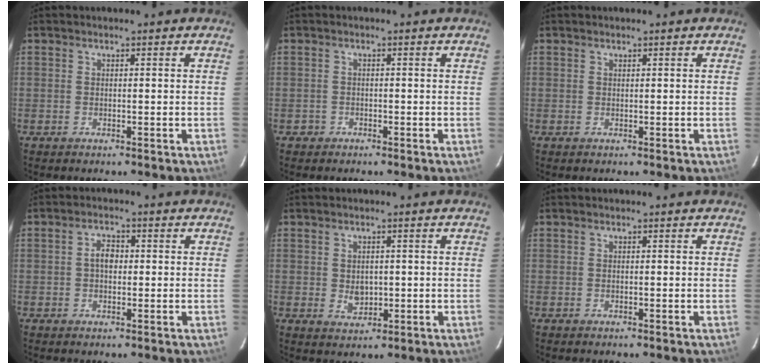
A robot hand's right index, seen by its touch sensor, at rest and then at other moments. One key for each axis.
{"total": 1.4, "fx": -0.9, "fy": 1.1, "fz": -0.1, "tx": -0.004, "ty": 0.005, "tz": -0.013}
{"total": 0.0}
{"total": 2.9, "fx": 0.0, "fy": 2.0, "fz": 2.1, "tx": -0.037, "ty": 0.010, "tz": 0.000}
{"total": 3.9, "fx": -0.4, "fy": 3.1, "fz": 2.4, "tx": -0.040, "ty": -0.001, "tz": 0.000}
{"total": 0.0}